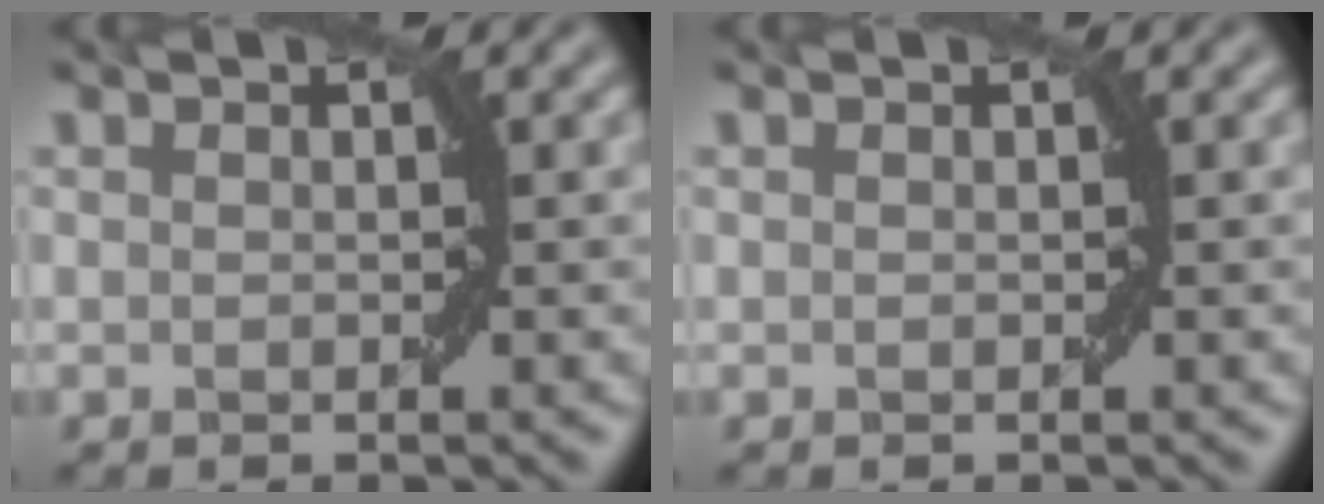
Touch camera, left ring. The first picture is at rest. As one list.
[{"total": 0.0}]